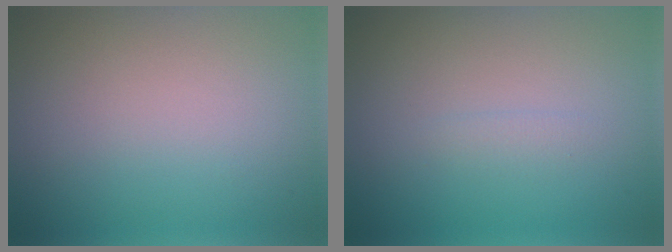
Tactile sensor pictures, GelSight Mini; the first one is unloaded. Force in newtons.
{"total": 0.7, "press": 0.7, "slide": 0.0}